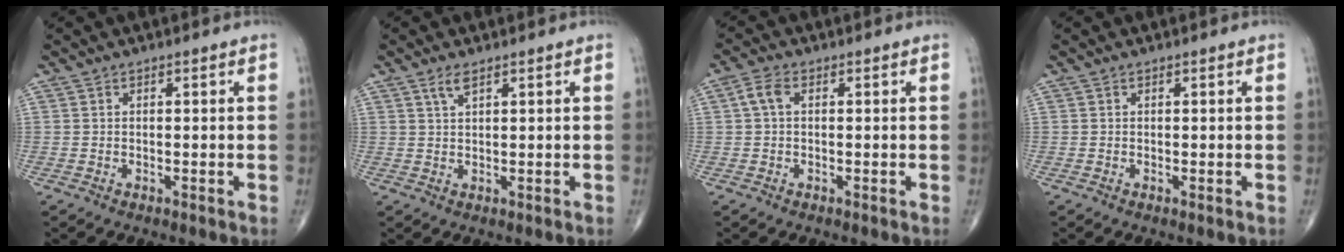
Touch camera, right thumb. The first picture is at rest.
{"total": 2.2, "force": [1.4, 0.6, 1.5], "torque": [-0.035, 0.001, 0.031]}
{"total": 3.0, "force": [0.5, 1.7, 2.4], "torque": [-0.051, 0.011, 0.007]}
{"total": 0.0}